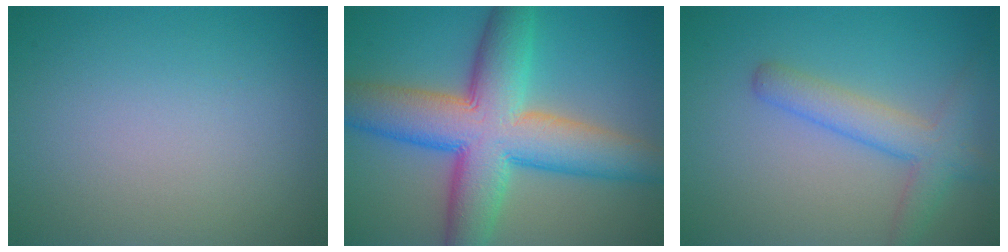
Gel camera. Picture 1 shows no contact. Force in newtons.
{"total": 12.0, "press": 12.0, "slide": 0.5}
{"total": 3.8, "press": 3.8, "slide": 0.2}